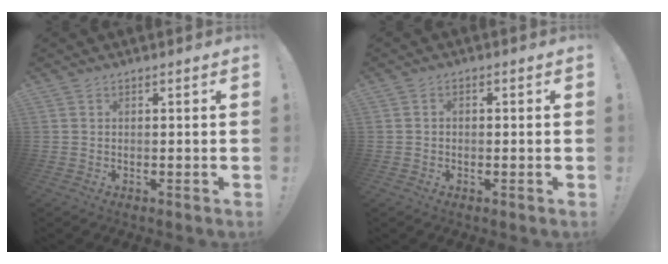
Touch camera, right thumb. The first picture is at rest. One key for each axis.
{"total": 1.3, "fx": -0.8, "fy": 0.9, "fz": 0.5, "tx": -0.010, "ty": 0.007, "tz": -0.015}